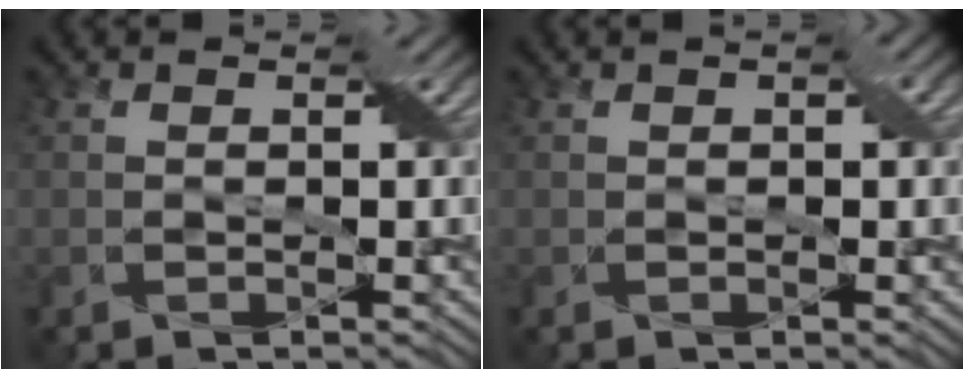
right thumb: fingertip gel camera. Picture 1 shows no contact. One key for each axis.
{"total": 1.6, "fx": 0.3, "fy": 0.6, "fz": 1.5, "tx": -0.020, "ty": 0.003, "tz": 0.008}